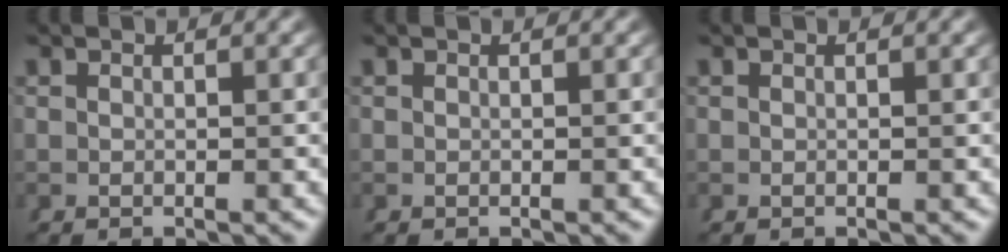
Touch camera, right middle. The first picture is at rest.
{"total": 0.0}
{"total": 0.0}